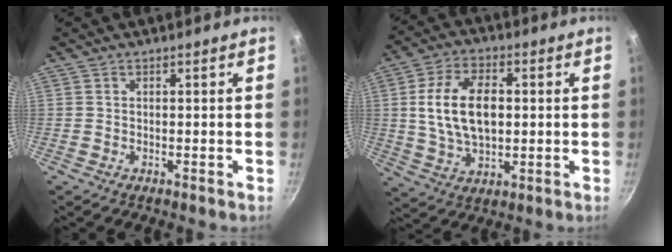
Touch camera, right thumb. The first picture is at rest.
{"total": 13.7, "force": [1.4, 8.1, 10.9], "torque": [-0.187, 0.005, 0.028]}